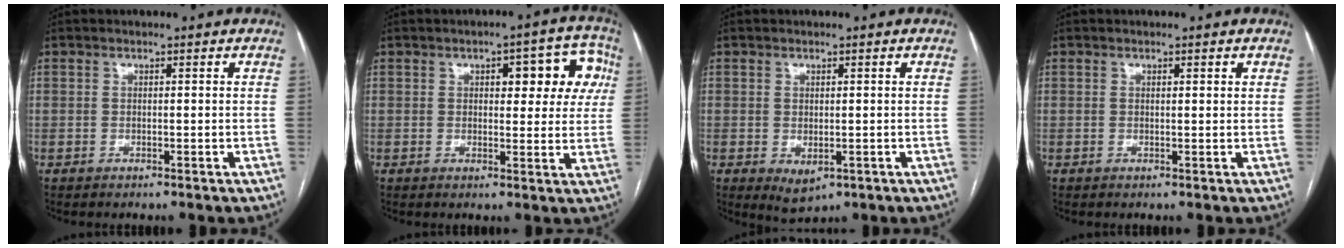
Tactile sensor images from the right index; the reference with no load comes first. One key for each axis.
{"total": 9.5, "fx": 2.8, "fy": 3.8, "fz": 8.2, "tx": -0.082, "ty": 0.029, "tz": 0.032}
{"total": 3.2, "fx": -0.9, "fy": 1.7, "fz": 2.5, "tx": -0.038, "ty": -0.009, "tz": 0.002}
{"total": 0.7, "fx": 0.4, "fy": 0.1, "fz": 0.6, "tx": -0.011, "ty": 0.002, "tz": 0.005}